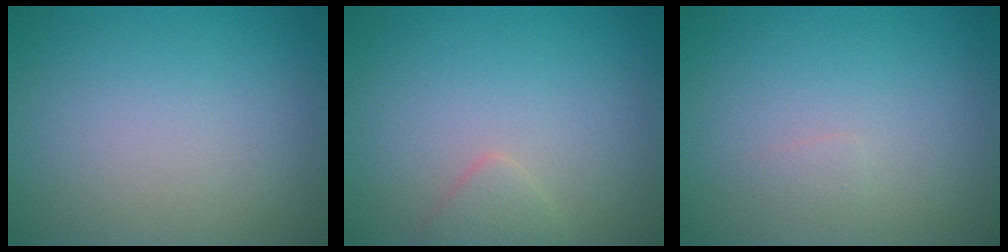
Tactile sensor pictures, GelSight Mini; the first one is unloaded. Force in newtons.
{"total": 1.4, "press": 1.4, "slide": 0.1}
{"total": 0.6, "press": 0.6, "slide": 0.0}